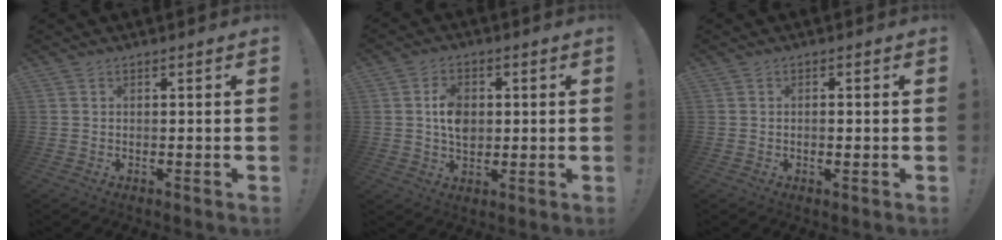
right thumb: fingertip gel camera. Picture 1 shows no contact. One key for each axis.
{"total": 7.7, "fx": 0.6, "fy": 5.8, "fz": 5.0, "tx": -0.074, "ty": 0.003, "tz": 0.010}
{"total": 0.8, "fx": -0.2, "fy": 0.2, "fz": 0.7, "tx": -0.005, "ty": -0.001, "tz": -0.005}